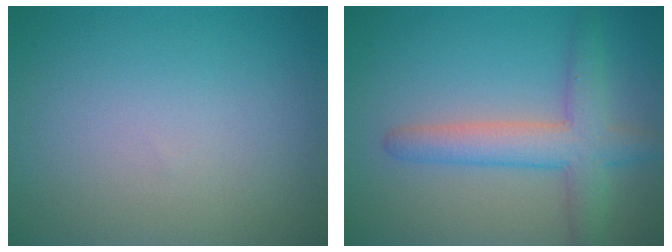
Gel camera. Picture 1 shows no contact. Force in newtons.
{"total": 4.7, "press": 4.7, "slide": 0.2}